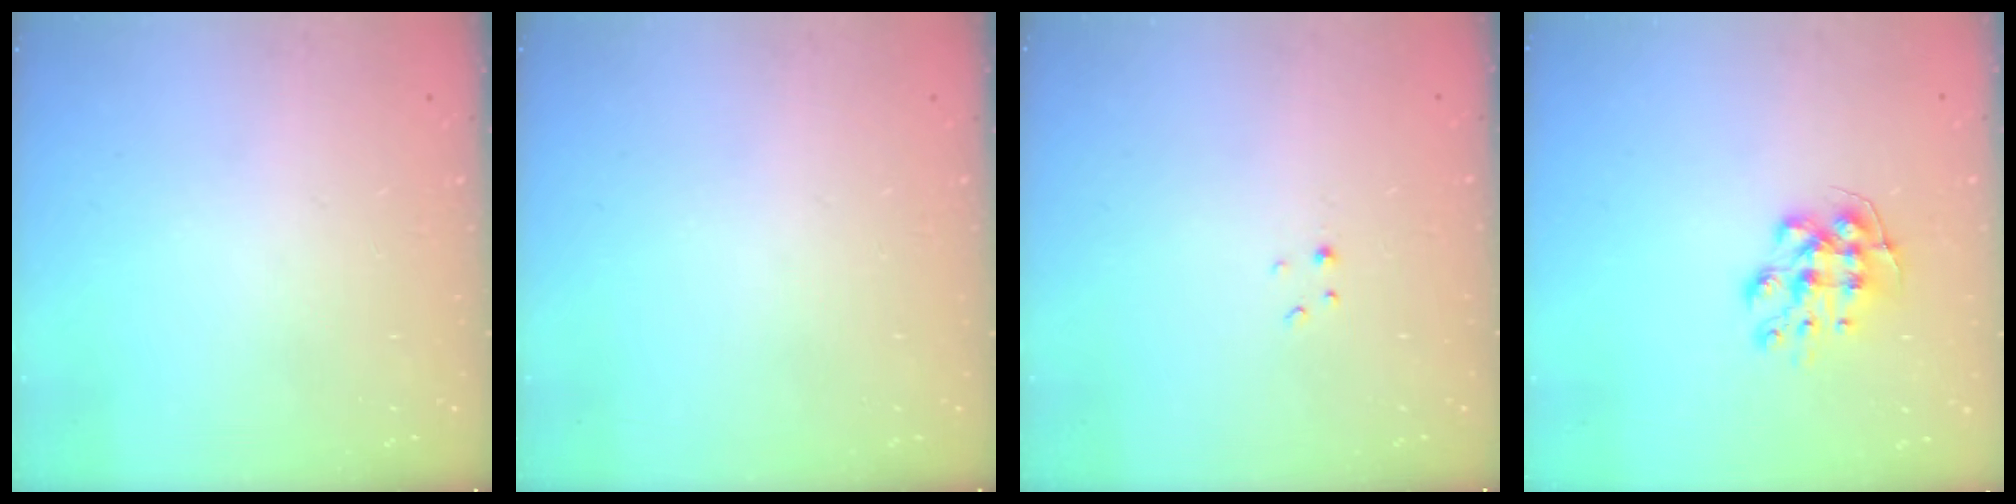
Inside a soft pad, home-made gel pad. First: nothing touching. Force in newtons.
{"total": 0.0}
{"total": 1.1, "press": 1.1, "slide": 0.2}
{"total": 10.0, "press": 10.0, "slide": 0.6}